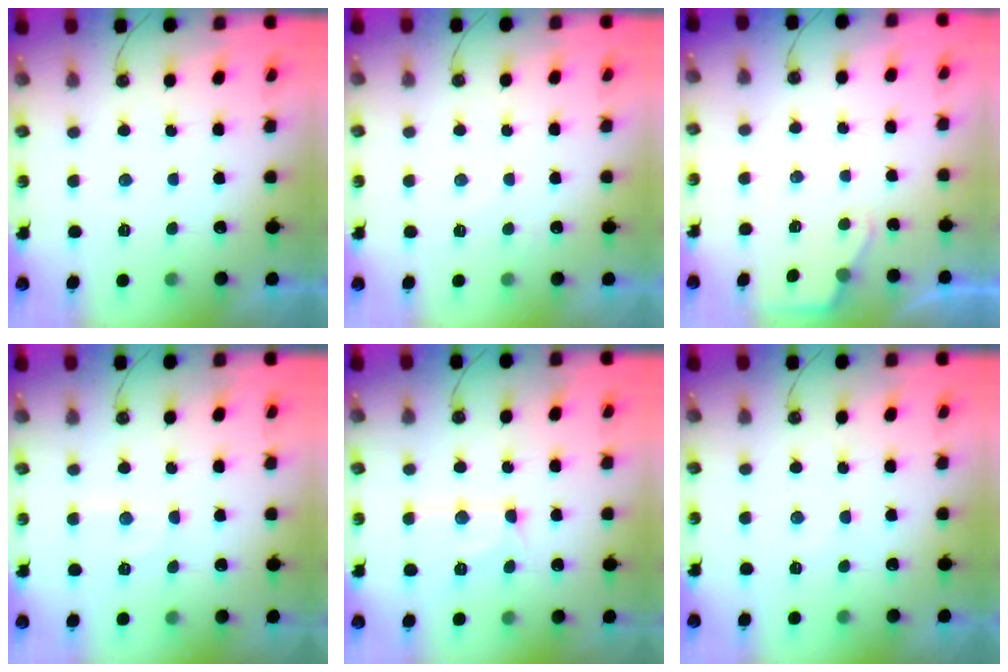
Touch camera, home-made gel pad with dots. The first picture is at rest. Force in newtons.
{"total": 3.9, "press": 3.8, "slide": 0.5}
{"total": 2.4, "press": 2.4, "slide": 0.3}
{"total": 6.9, "press": 6.9, "slide": 0.2}
{"total": 12.3, "press": 12.2, "slide": 1.1}
{"total": 2.4, "press": 2.4, "slide": 0.4}